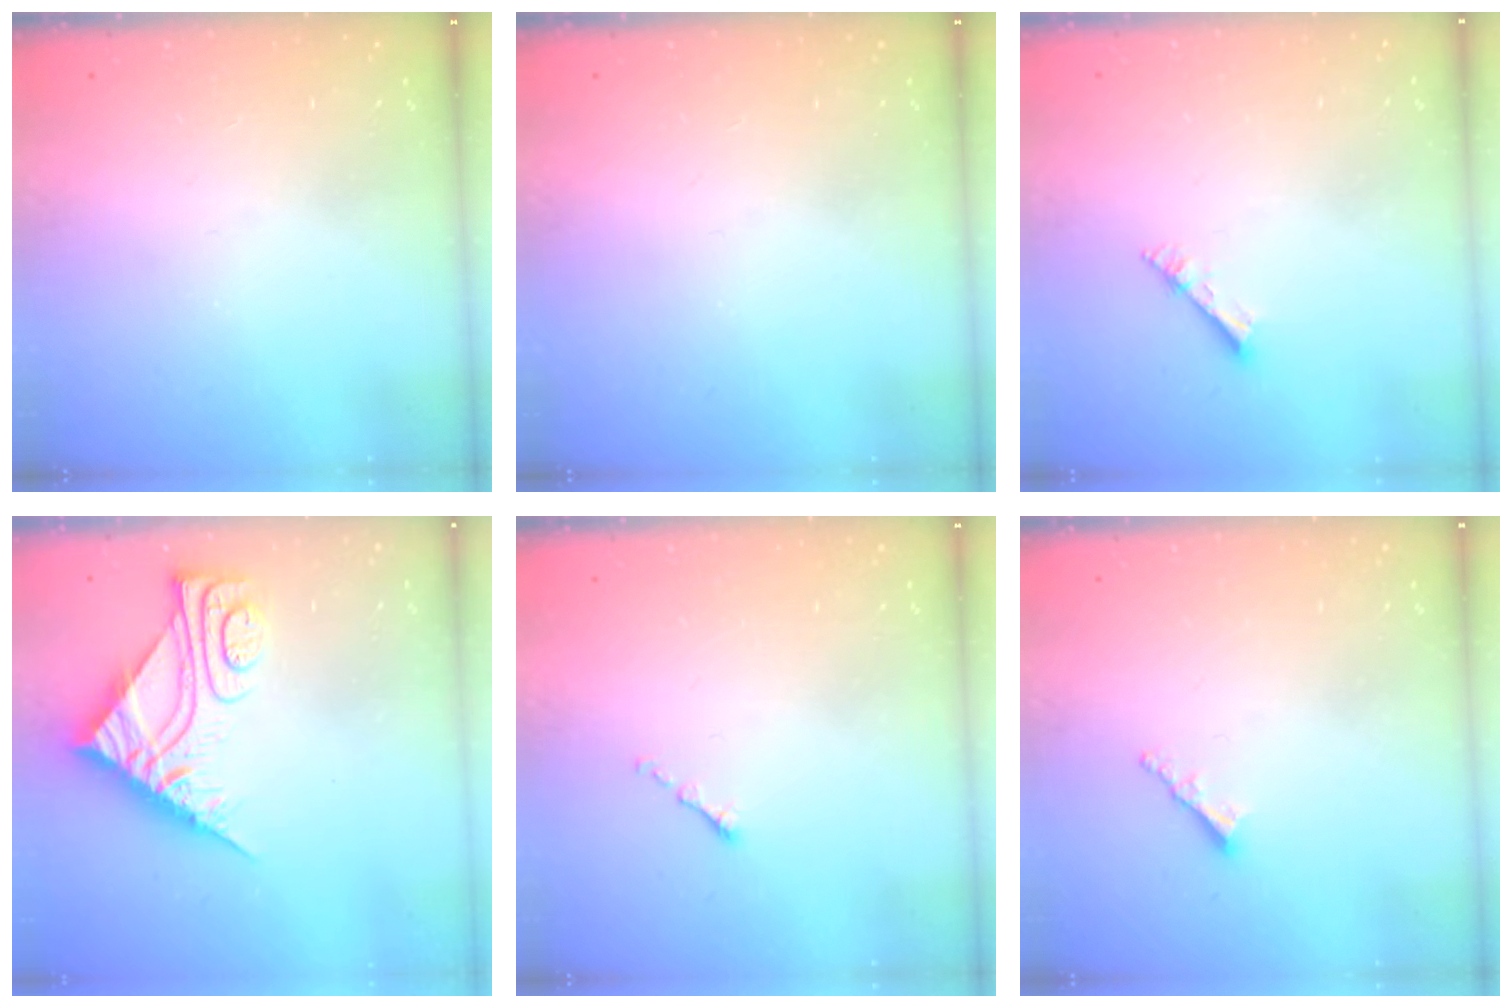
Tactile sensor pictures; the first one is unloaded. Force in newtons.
{"total": 0.0}
{"total": 3.0, "press": 3.0, "slide": 0.3}
{"total": 11.4, "press": 11.4, "slide": 1.1}
{"total": 0.6, "press": 0.5, "slide": 0.2}
{"total": 2.5, "press": 2.5, "slide": 0.3}